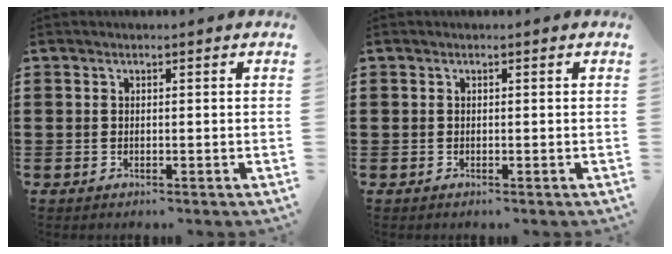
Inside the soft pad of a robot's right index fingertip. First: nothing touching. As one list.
[{"total": 0.0}]